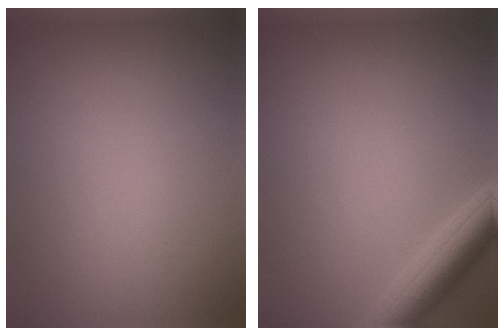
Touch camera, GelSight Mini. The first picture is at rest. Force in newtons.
{"total": 4.2, "press": 4.2, "slide": 0.3}